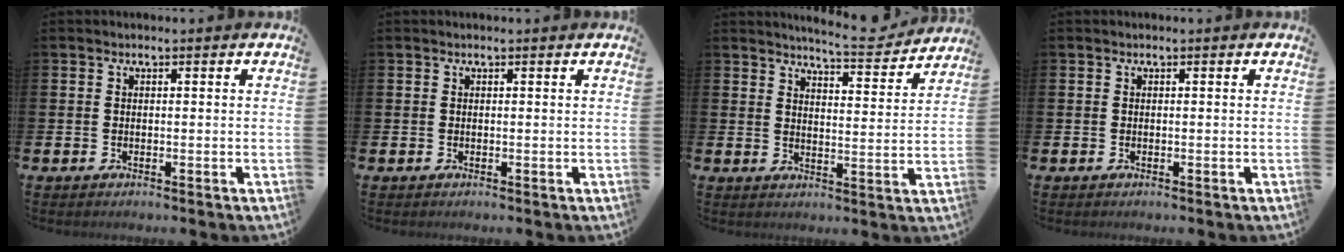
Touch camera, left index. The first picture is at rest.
{"total": 0.0}
{"total": 6.3, "force": [6.1, 0.3, 1.4], "torque": [-0.026, -0.043, 0.104]}
{"total": 0.0}